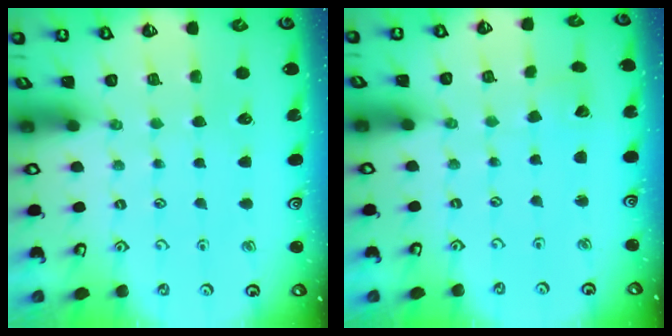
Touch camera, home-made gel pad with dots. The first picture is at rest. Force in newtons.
{"total": 2.6, "press": 2.6, "slide": 0.3}